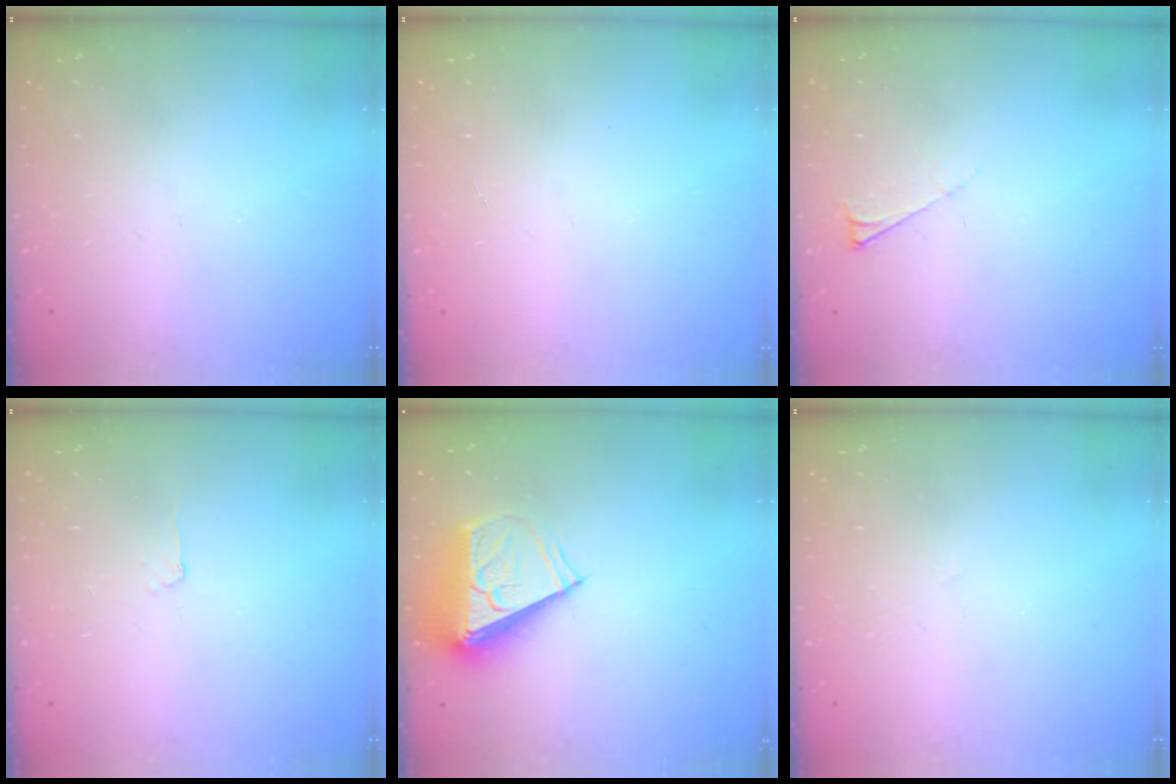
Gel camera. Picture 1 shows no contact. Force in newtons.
{"total": 0.0}
{"total": 3.7, "press": 3.6, "slide": 0.6}
{"total": 2.5, "press": 2.5, "slide": 0.3}
{"total": 9.1, "press": 9.1, "slide": 0.5}
{"total": 2.7, "press": 2.6, "slide": 0.3}